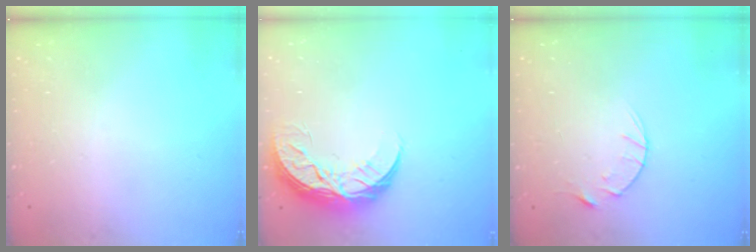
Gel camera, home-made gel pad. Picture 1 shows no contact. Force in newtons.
{"total": 9.0, "press": 9.0, "slide": 0.3}
{"total": 4.5, "press": 4.5, "slide": 0.3}